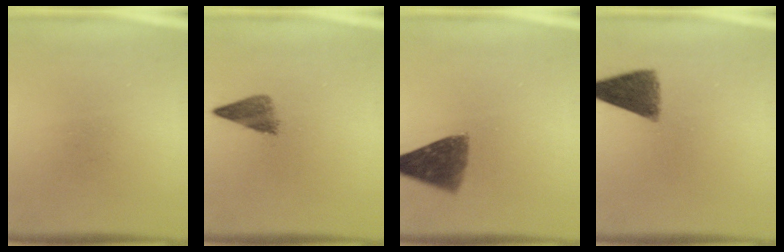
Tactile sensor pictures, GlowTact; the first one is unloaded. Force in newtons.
{"total": 4.3}
{"total": 8.0}
{"total": 8.1}